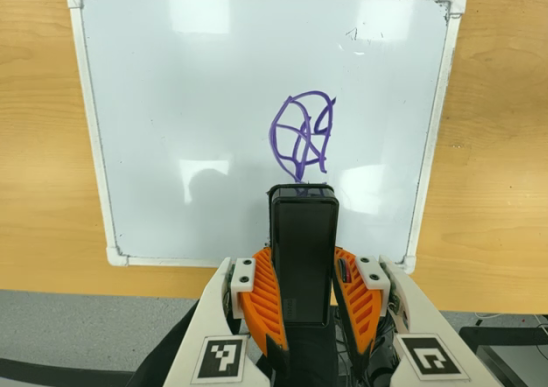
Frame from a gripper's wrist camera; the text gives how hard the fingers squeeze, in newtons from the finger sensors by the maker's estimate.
{"total": 10.9, "left": 8.2, "right": 13.6}